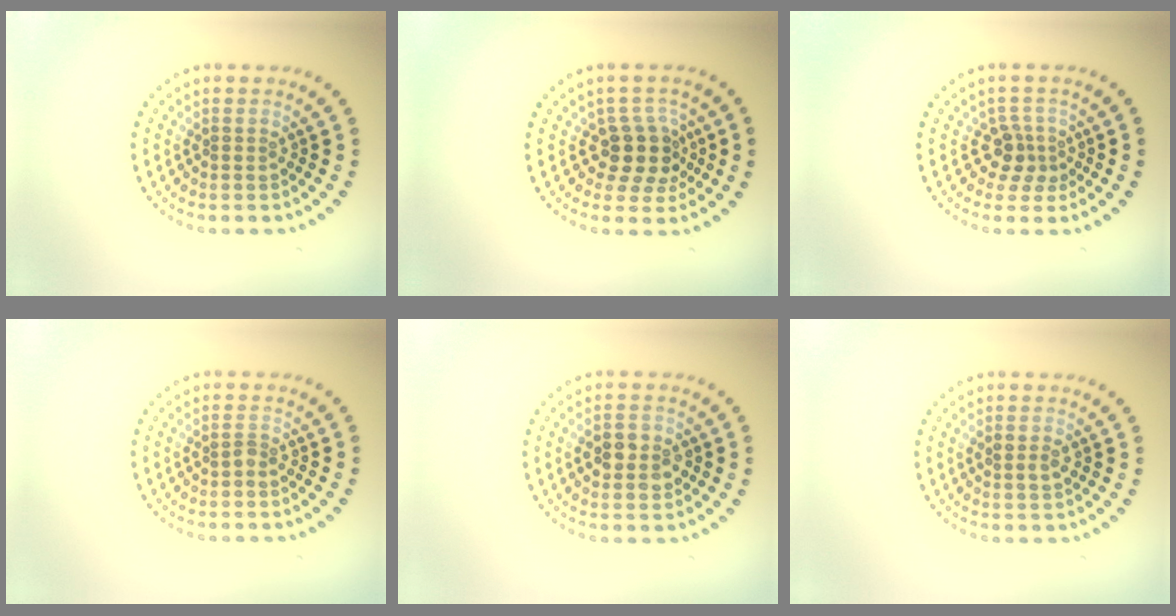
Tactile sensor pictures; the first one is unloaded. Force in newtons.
{"total": 3.6, "press": 2.8, "slide": 2.1}
{"total": 2.3, "press": 1.7, "slide": 1.5}
{"total": 0.8, "press": 0.5, "slide": 0.5}
{"total": 2.8, "press": 2.8, "slide": 0.1}
{"total": 1.5, "press": 1.5, "slide": 0.2}